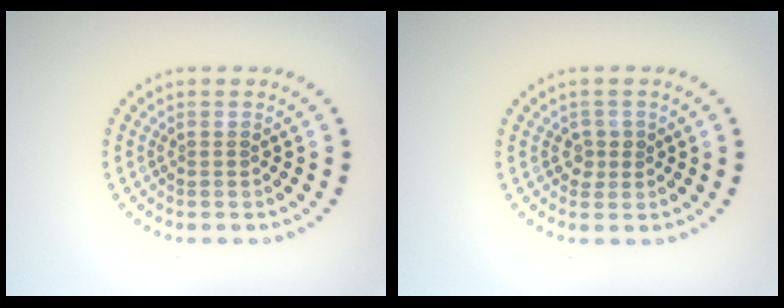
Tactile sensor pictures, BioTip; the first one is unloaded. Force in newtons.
{"total": 1.2, "press": 1.1, "slide": 0.4}